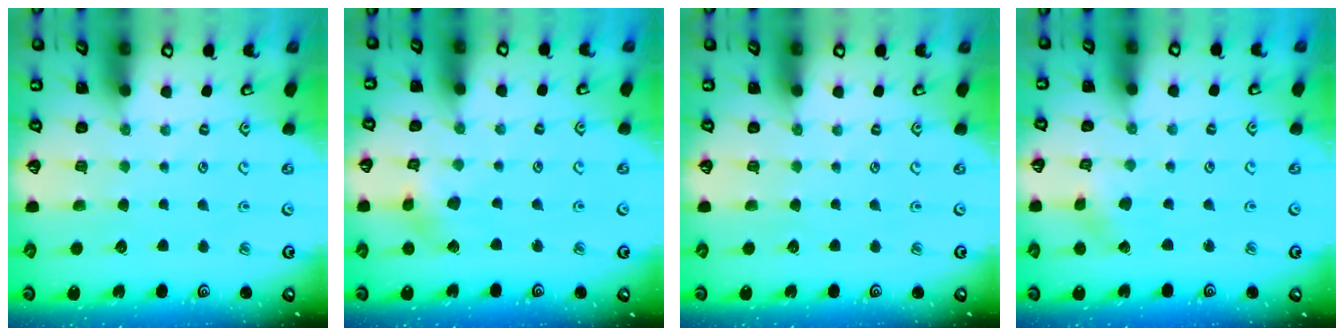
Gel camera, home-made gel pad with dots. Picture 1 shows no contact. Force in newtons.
{"total": 5.5, "press": 5.5, "slide": 0.5}
{"total": 0.0}
{"total": 2.2, "press": 2.2, "slide": 0.1}